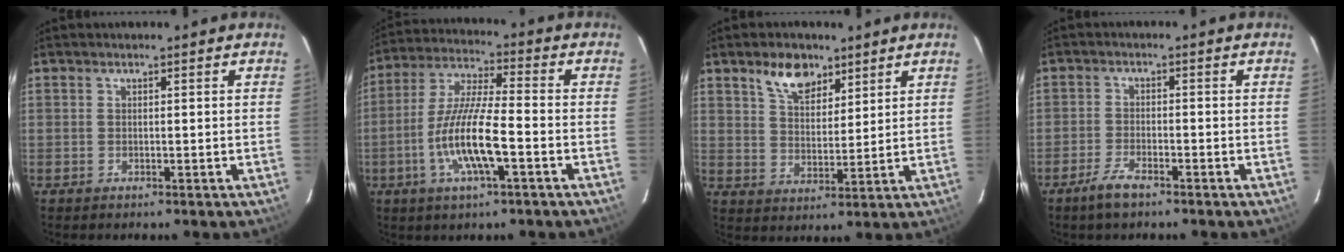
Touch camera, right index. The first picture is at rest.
{"total": 12.6, "force": [-4.3, 2.1, 11.6], "torque": [-0.239, -0.007, -0.085]}
{"total": 7.8, "force": [5.2, 4.3, 4.0], "torque": [-0.066, 0.010, 0.097]}
{"total": 4.3, "force": [-3.3, 1.2, 2.6], "torque": [-0.071, -0.004, -0.065]}